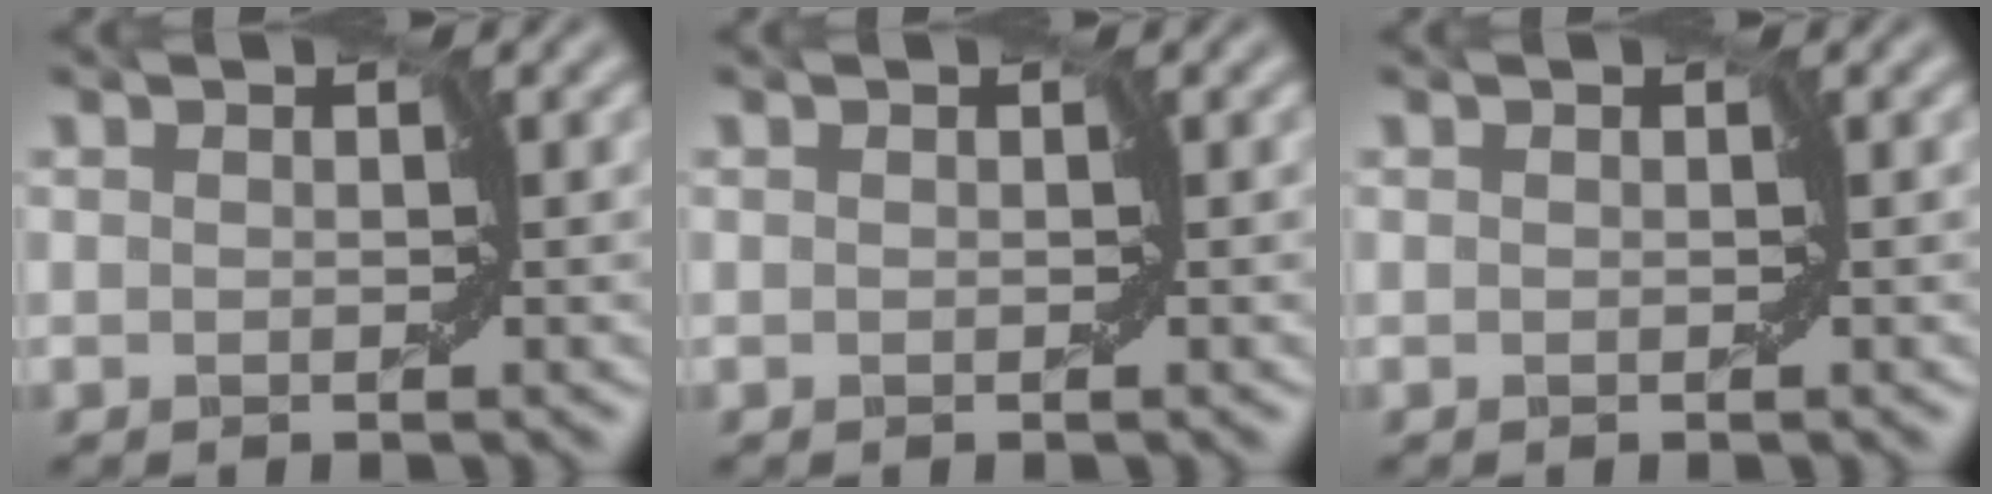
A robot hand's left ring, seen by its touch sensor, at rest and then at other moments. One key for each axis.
{"total": 0.0}
{"total": 0.0}